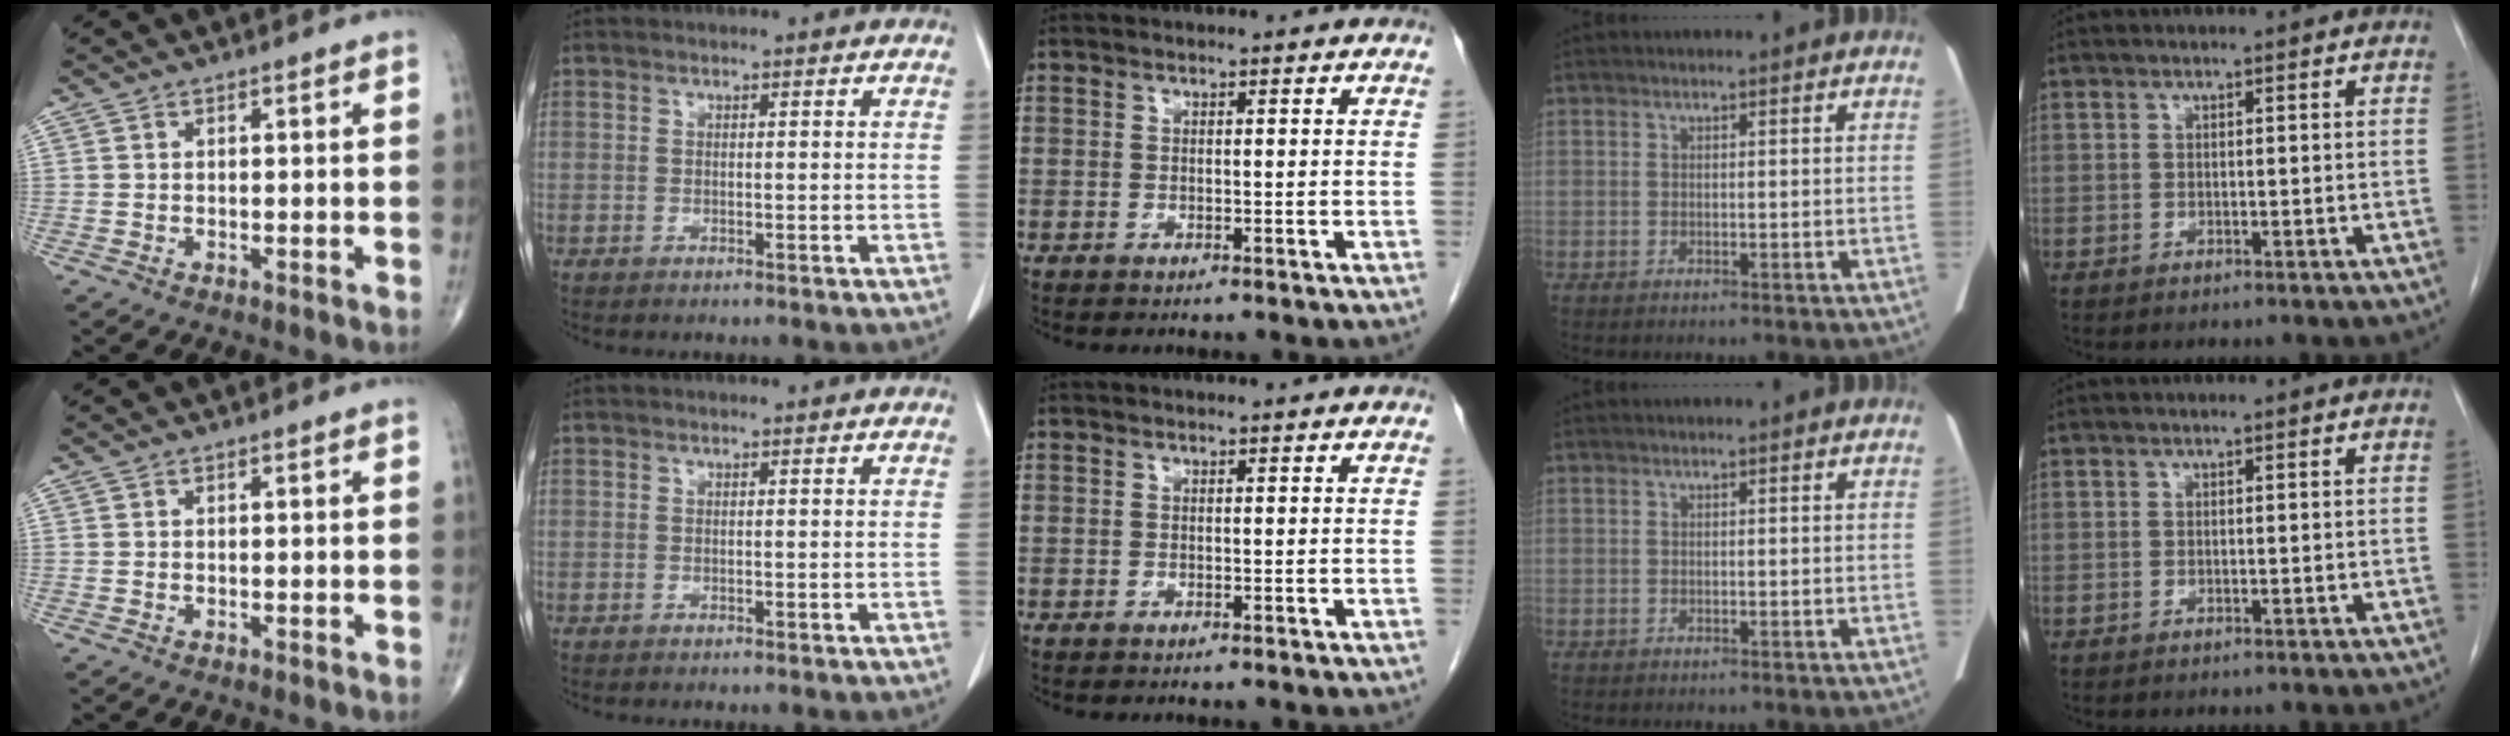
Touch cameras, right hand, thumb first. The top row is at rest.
{}